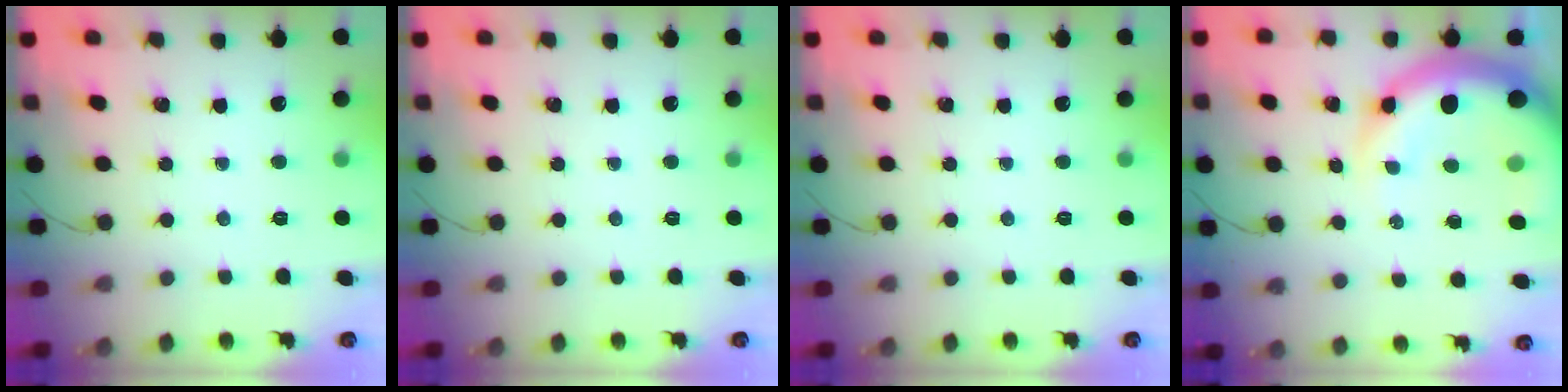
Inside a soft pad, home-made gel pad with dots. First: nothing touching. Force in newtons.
{"total": 0.0}
{"total": 0.0}
{"total": 13.0, "press": 12.5, "slide": 3.6}